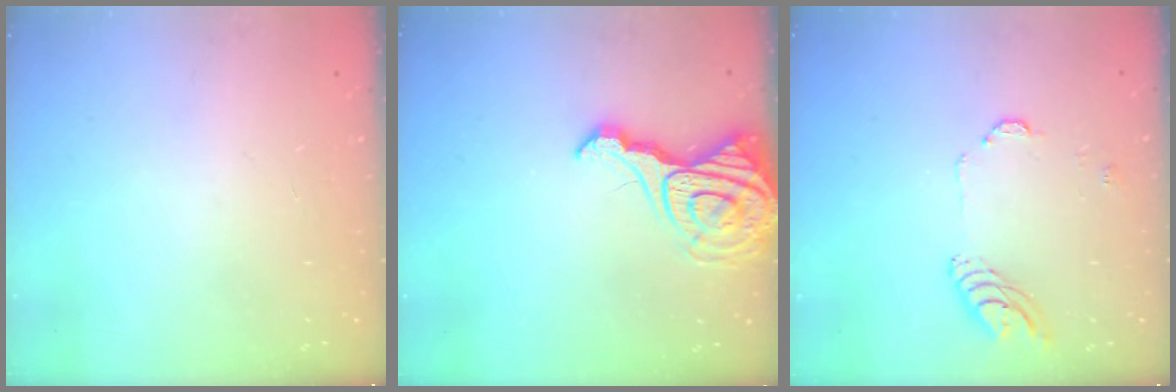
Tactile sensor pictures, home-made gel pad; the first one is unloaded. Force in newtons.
{"total": 13.7, "press": 13.7, "slide": 1.3}
{"total": 8.5, "press": 8.5, "slide": 0.8}